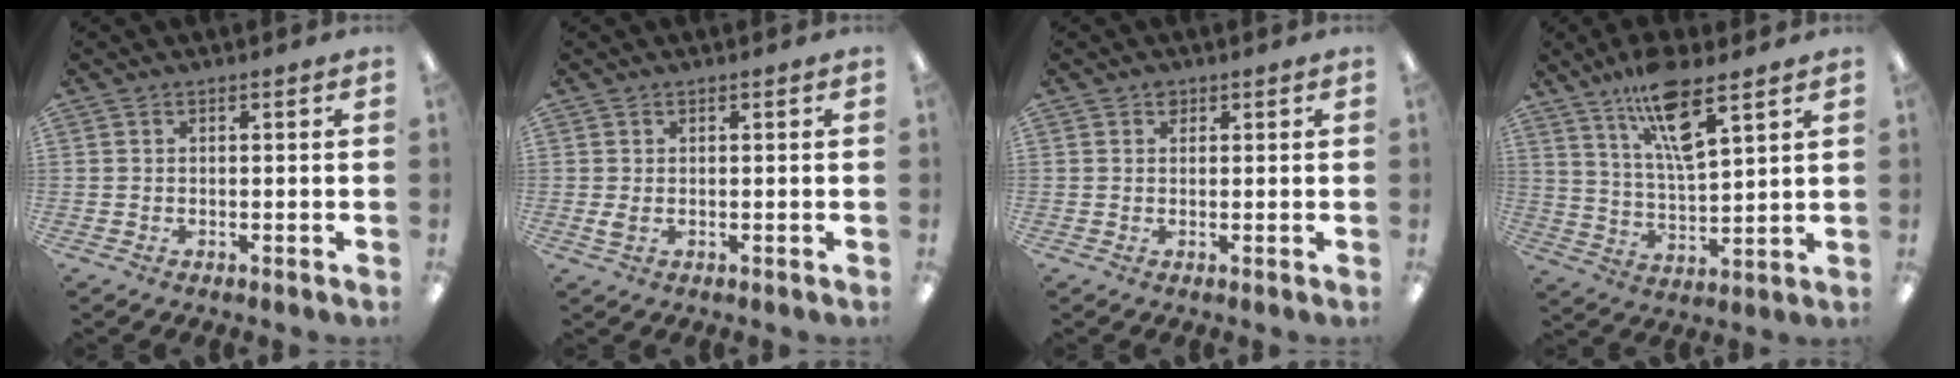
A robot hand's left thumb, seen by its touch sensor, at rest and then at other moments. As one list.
[{"total": 1.7, "force": [0.1, 0.8, 1.5], "torque": [-0.036, 0.000, 0.000]}, {"total": 1.3, "force": [0.8, 0.9, 0.4], "torque": [-0.001, -0.001, 0.013]}, {"total": 13.6, "force": [9.2, 3.9, 9.2], "torque": [-0.158, -0.040, 0.156]}]